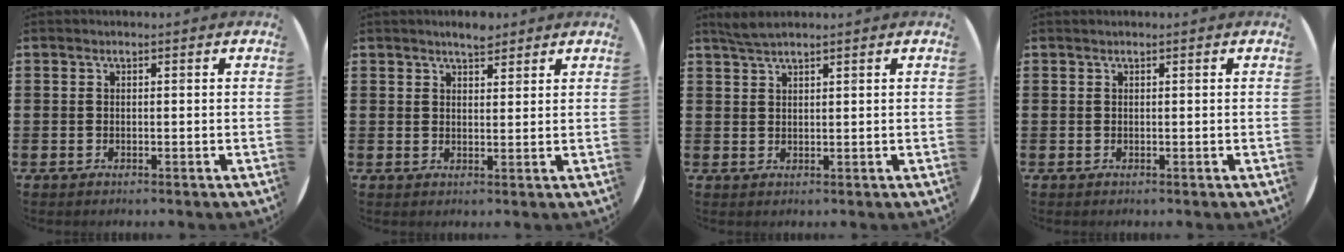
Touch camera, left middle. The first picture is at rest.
{"total": 2.8, "force": [2.6, 0.7, 0.6], "torque": [-0.008, -0.003, 0.046]}
{"total": 2.2, "force": [1.9, 0.2, 0.9], "torque": [-0.019, 0.003, 0.035]}
{"total": 0.0}